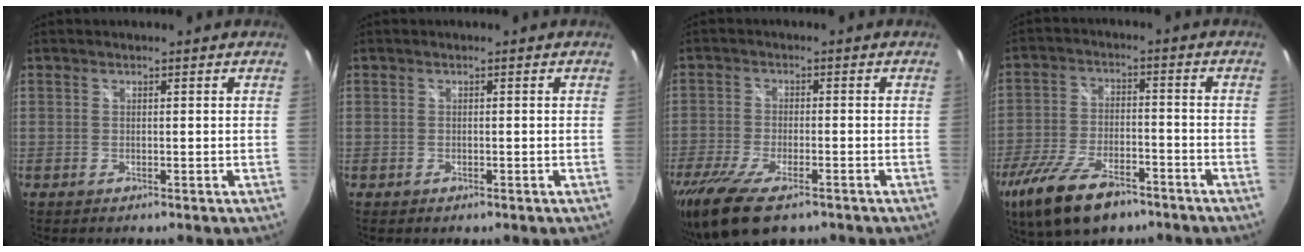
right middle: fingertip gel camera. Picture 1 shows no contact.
{"total": 0.0}
{"total": 11.5, "force": [-8.1, 3.6, 7.3], "torque": [-0.172, -0.040, -0.146]}
{"total": 15.4, "force": [-10.3, 6.4, 9.5], "torque": [-0.210, -0.034, -0.179]}